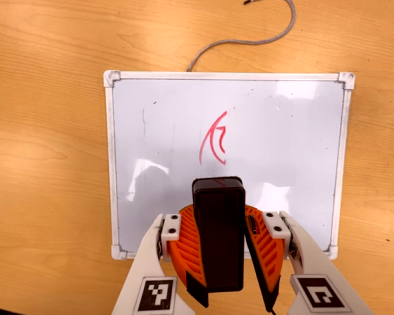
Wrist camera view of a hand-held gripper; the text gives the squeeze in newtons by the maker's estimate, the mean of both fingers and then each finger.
{"total": 11.9, "left": 11.7, "right": 12.1}